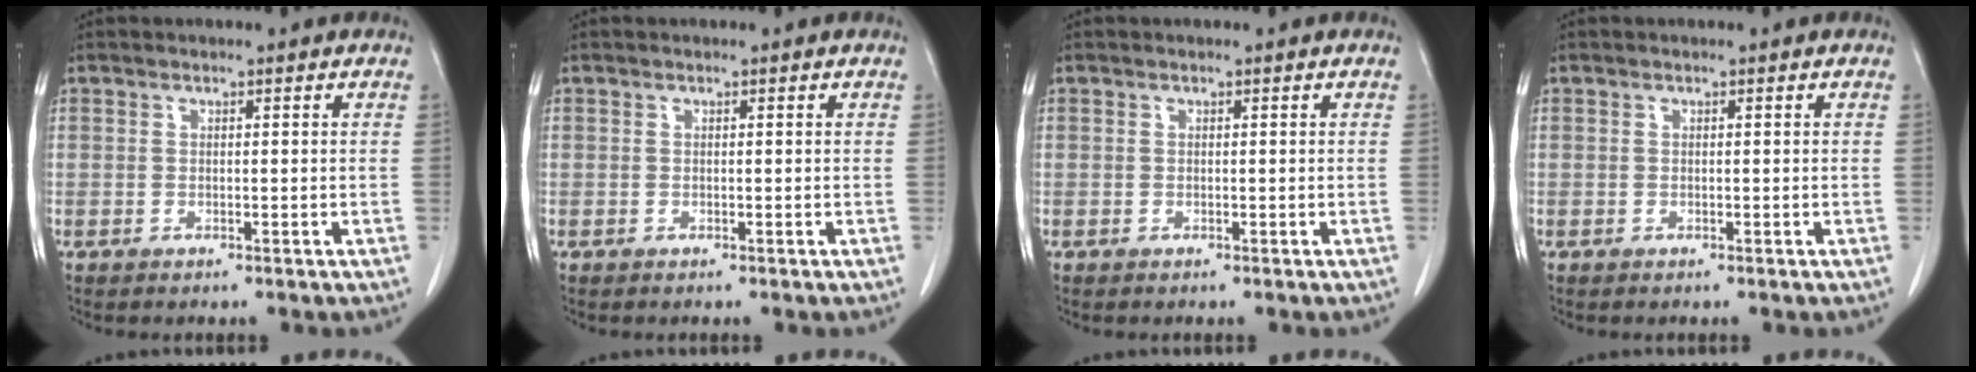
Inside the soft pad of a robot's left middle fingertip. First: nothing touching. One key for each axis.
{"total": 0.0}
{"total": 0.0}
{"total": 0.0}